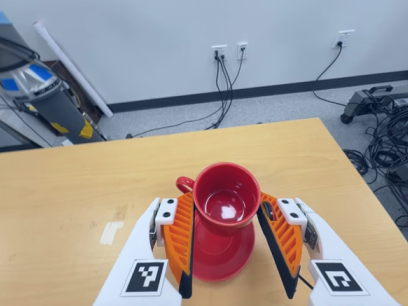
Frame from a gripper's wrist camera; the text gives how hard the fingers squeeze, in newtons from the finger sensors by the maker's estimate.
{"total": 0.8, "left": 1.6, "right": 0.0}